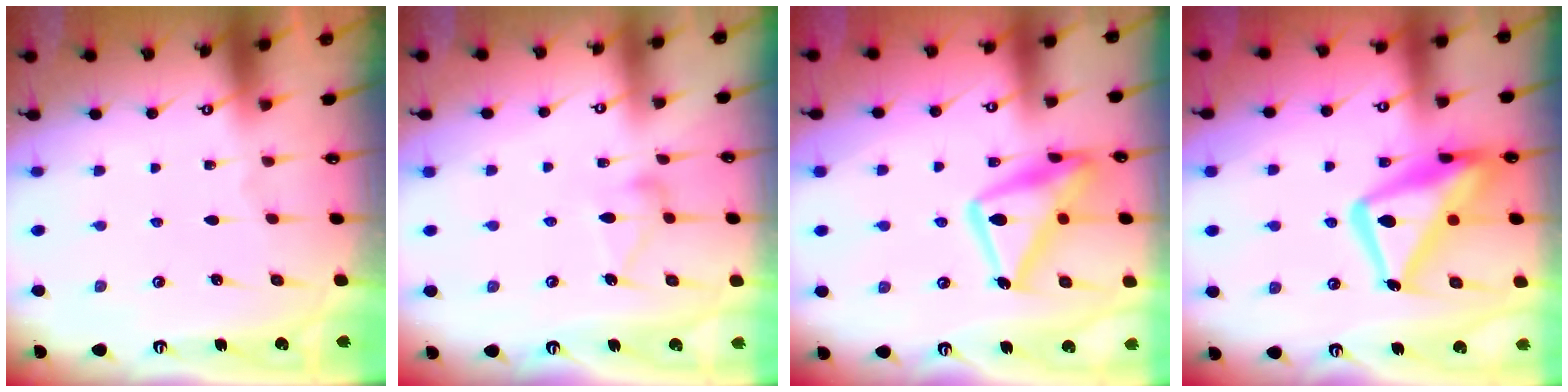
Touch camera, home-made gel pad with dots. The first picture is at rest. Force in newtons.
{"total": 11.8, "press": 11.8, "slide": 0.5}
{"total": 19.2, "press": 19.2, "slide": 1.2}
{"total": 19.8, "press": 19.7, "slide": 1.5}